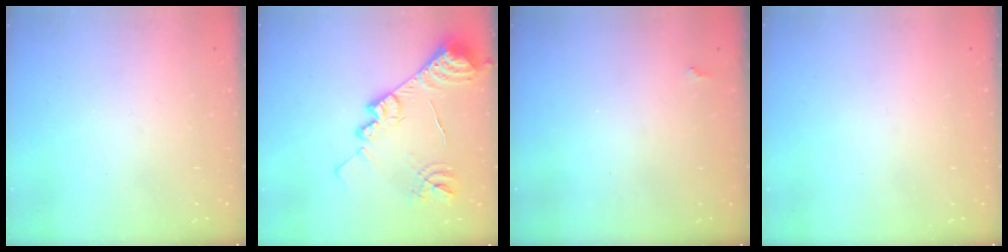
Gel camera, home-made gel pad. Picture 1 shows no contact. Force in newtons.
{"total": 18.4, "press": 18.3, "slide": 1.5}
{"total": 2.0, "press": 2.0, "slide": 0.5}
{"total": 0.0}